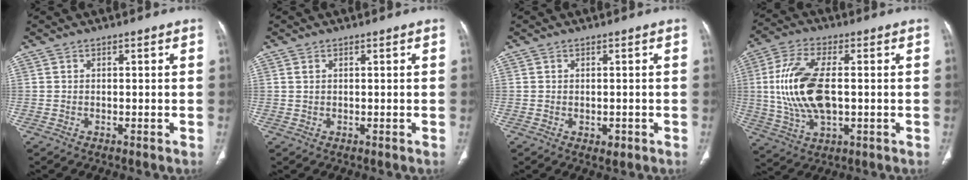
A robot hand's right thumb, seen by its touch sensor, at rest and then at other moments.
{"total": 0.7, "force": [0.4, 0.4, 0.5], "torque": [-0.011, 0.005, 0.010]}
{"total": 1.5, "force": [-0.4, 1.1, 0.9], "torque": [-0.008, -0.001, -0.001]}
{"total": 15.2, "force": [0.5, 7.5, 13.2], "torque": [-0.276, 0.002, 0.014]}